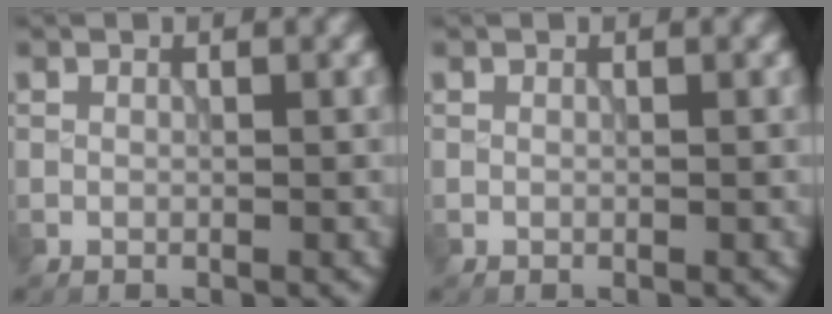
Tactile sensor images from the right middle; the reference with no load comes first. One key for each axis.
{"total": 0.0}